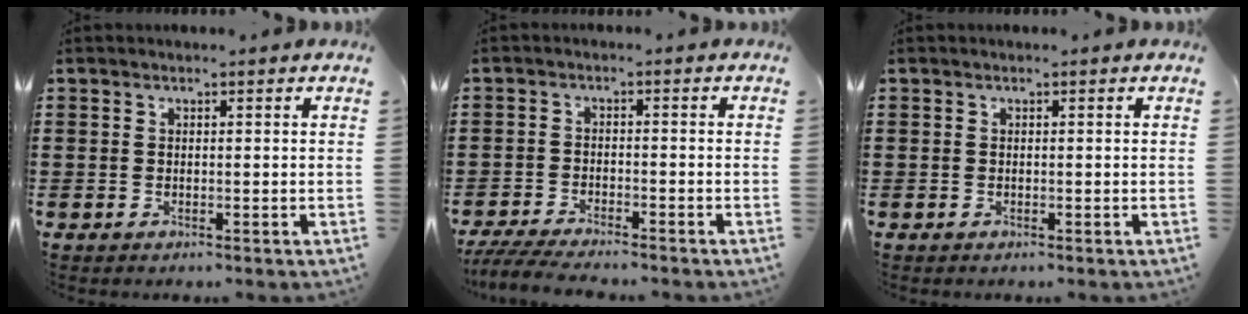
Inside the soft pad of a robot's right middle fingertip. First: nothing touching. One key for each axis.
{"total": 4.6, "fx": -4.4, "fy": 0.3, "fz": 1.3, "tx": -0.033, "ty": -0.011, "tz": -0.092}
{"total": 0.0}